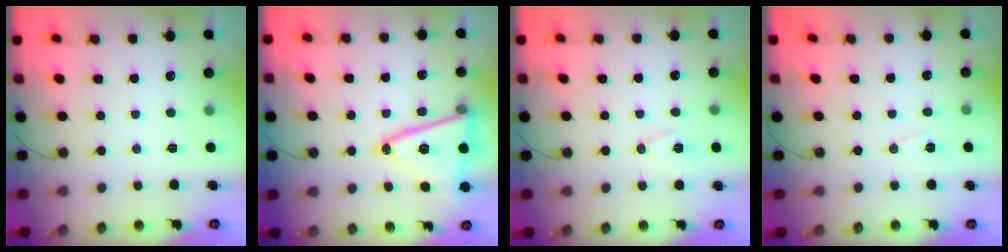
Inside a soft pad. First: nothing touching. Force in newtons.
{"total": 18.7, "press": 18.4, "slide": 3.3}
{"total": 7.8, "press": 6.9, "slide": 3.7}
{"total": 6.2, "press": 4.4, "slide": 4.4}